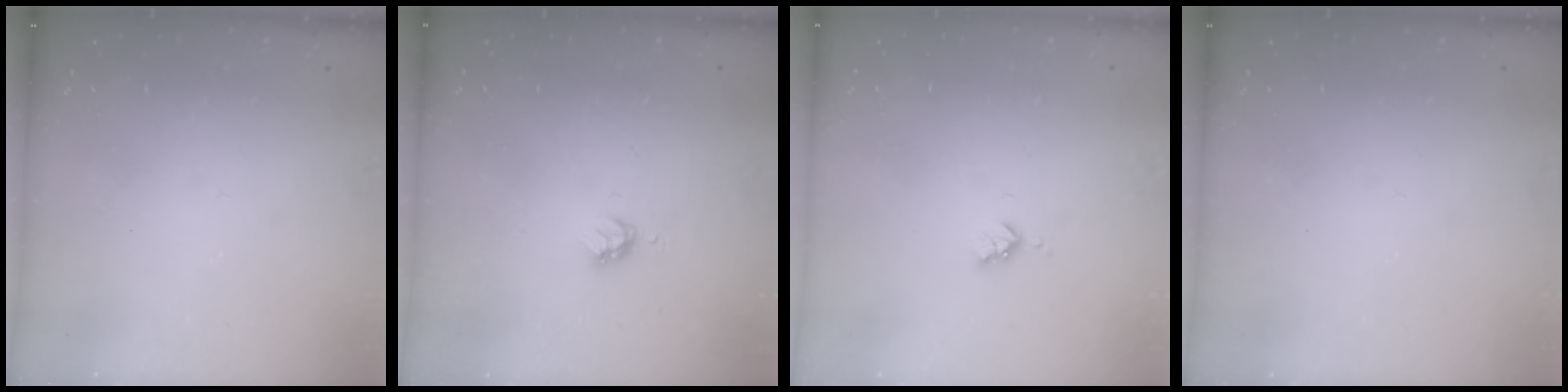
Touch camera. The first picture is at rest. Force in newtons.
{"total": 2.9, "press": 2.8, "slide": 0.4}
{"total": 3.0, "press": 3.0, "slide": 0.3}
{"total": 0.0}